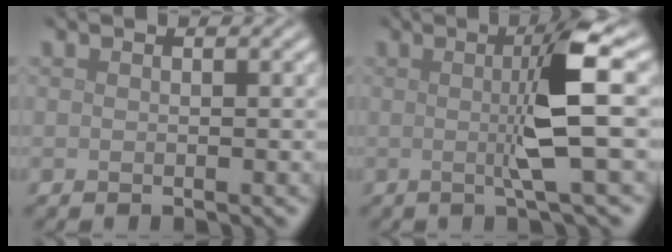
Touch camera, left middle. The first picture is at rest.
{"total": 5.8, "force": [0.3, 0.7, 5.7], "torque": [-0.097, 0.005, 0.001]}